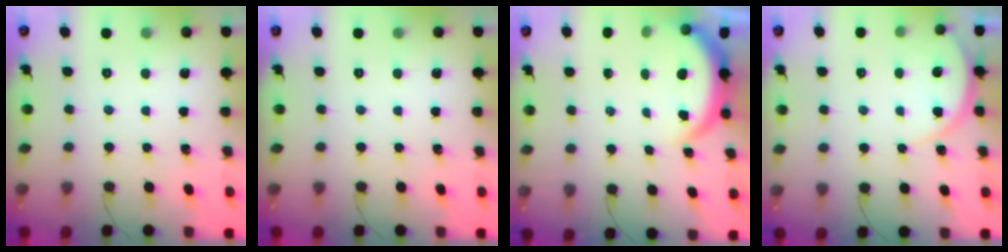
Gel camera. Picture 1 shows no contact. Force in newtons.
{"total": 0.0}
{"total": 3.8, "press": 3.8, "slide": 0.2}
{"total": 6.1, "press": 6.1, "slide": 0.7}